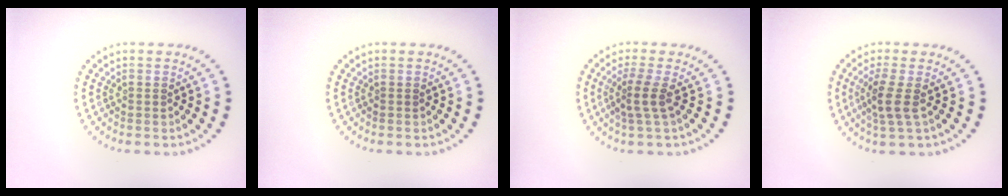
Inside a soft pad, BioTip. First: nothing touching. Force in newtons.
{"total": 0.0}
{"total": 2.2, "press": 1.5, "slide": 1.7}
{"total": 2.6, "press": 2.1, "slide": 1.6}